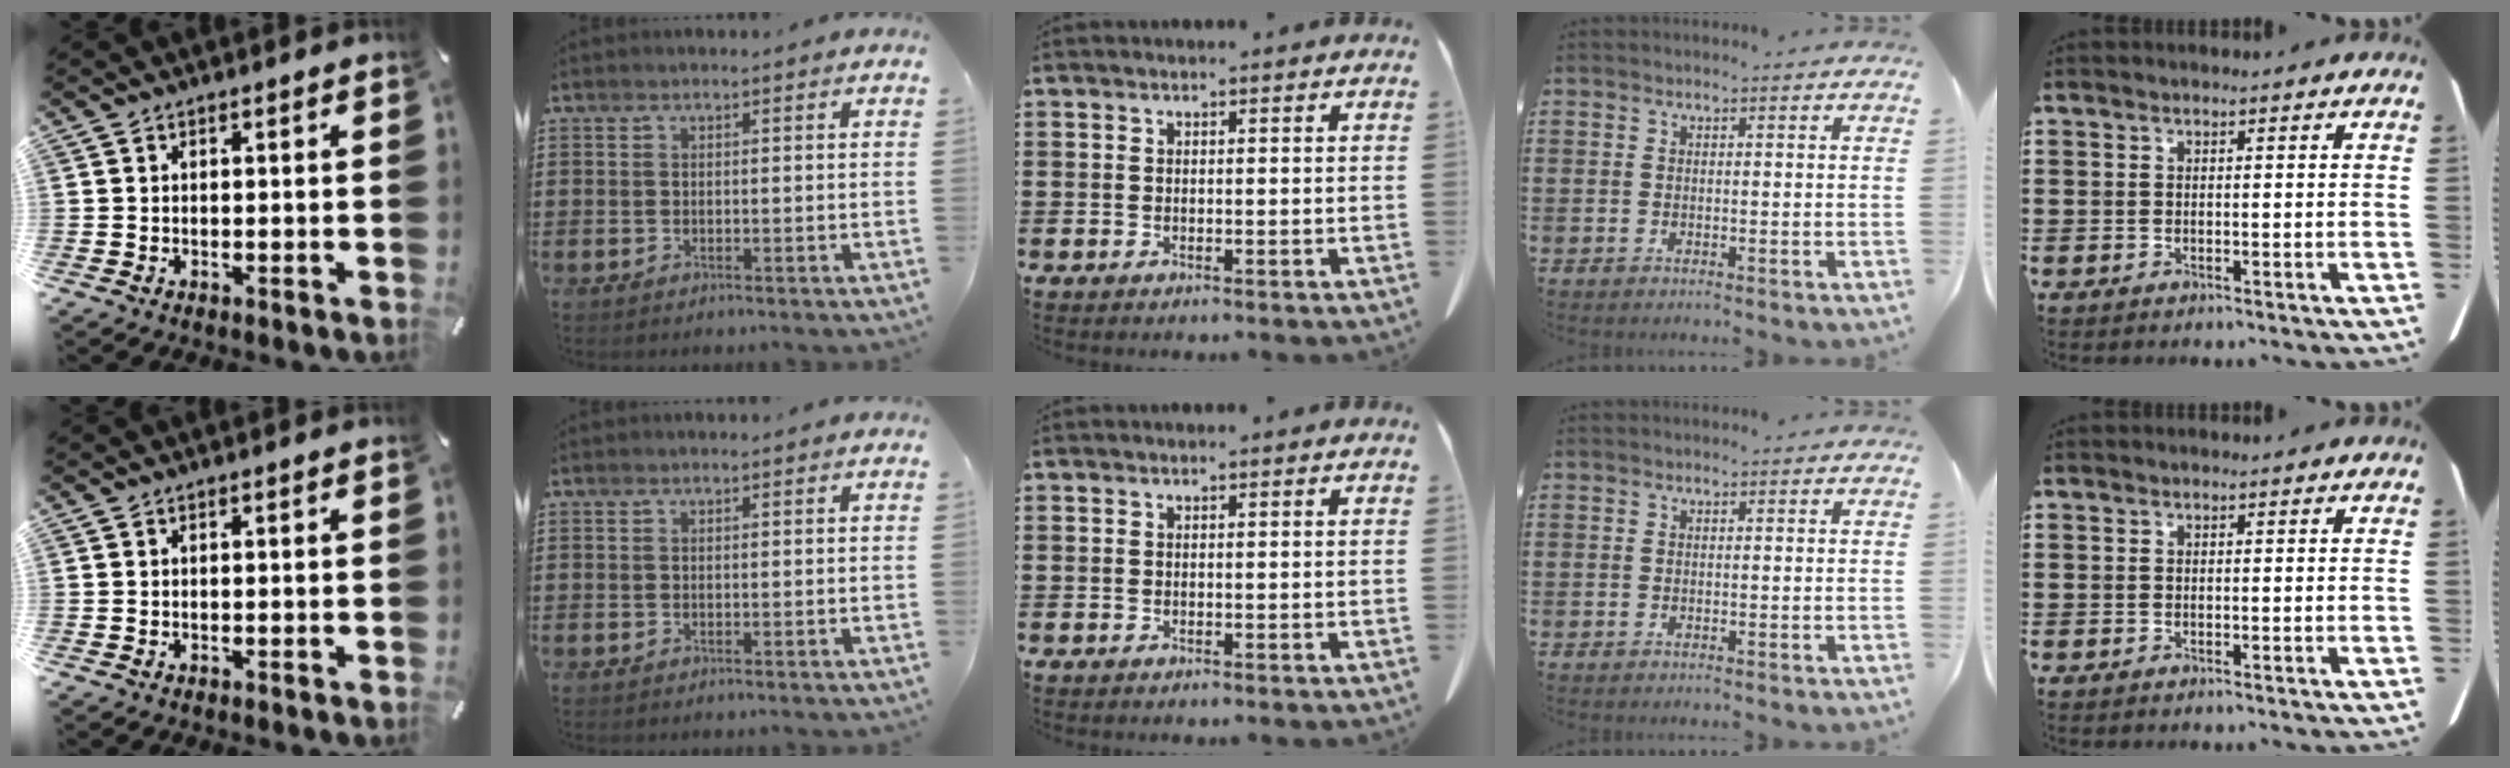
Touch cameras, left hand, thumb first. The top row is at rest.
{}